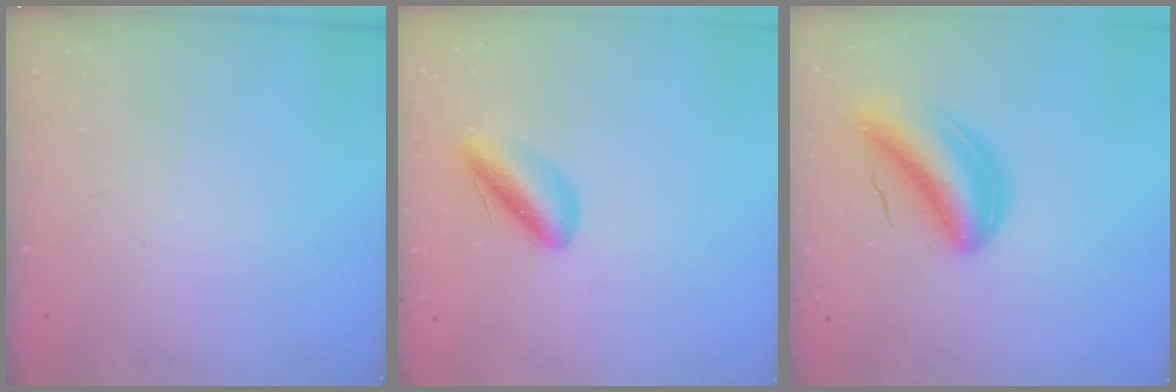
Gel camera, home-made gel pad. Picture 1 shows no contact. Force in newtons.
{"total": 7.7, "press": 7.5, "slide": 1.8}
{"total": 8.5, "press": 8.1, "slide": 2.6}